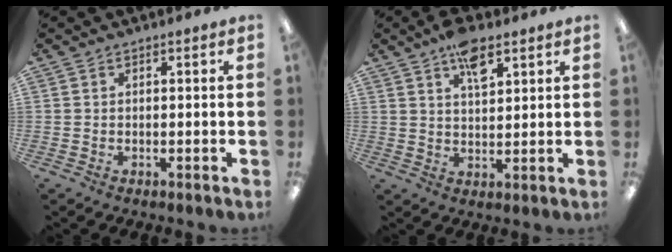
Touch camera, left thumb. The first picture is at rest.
{"total": 7.8, "force": [4.9, 3.3, 5.1], "torque": [-0.079, -0.020, 0.083]}